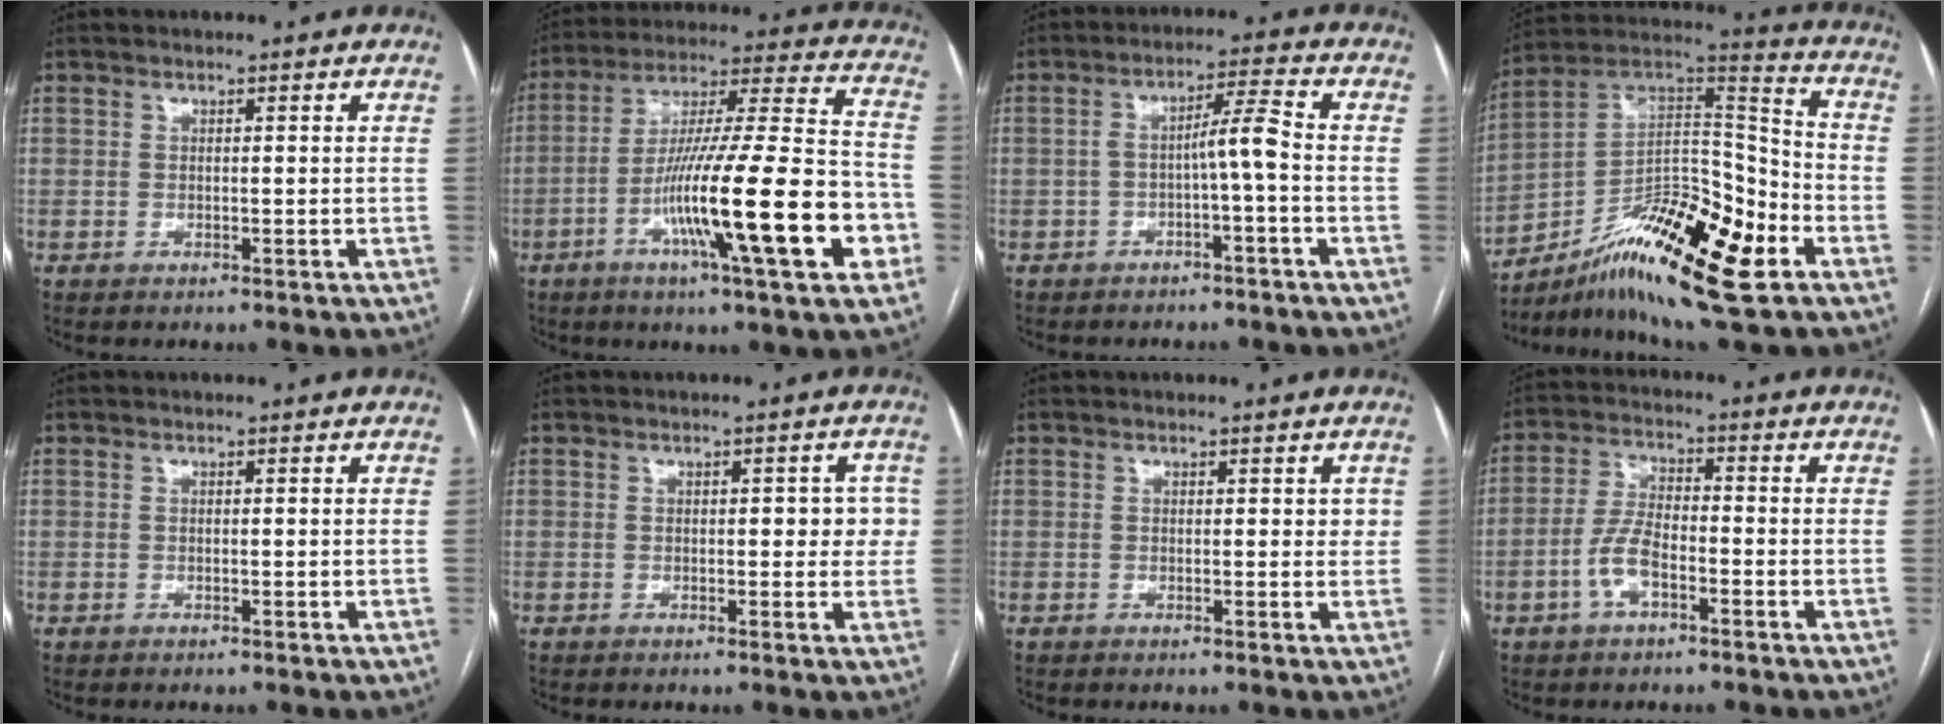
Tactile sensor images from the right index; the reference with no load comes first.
{"total": 23.7, "force": [-8.0, 1.4, 22.2], "torque": [-0.345, -0.013, -0.130]}
{"total": 4.8, "force": [-1.3, -0.2, 4.6], "torque": [-0.080, 0.022, -0.015]}
{"total": 20.9, "force": [-11.1, 3.9, 17.3], "torque": [-0.303, 0.011, -0.184]}
{"total": 0.0}
{"total": 3.9, "force": [0.3, 2.1, 3.3], "torque": [-0.027, 0.018, 0.003]}
{"total": 1.6, "force": [0.6, 1.0, 1.0], "torque": [-0.006, 0.001, 0.008]}
{"total": 6.1, "force": [-2.6, 2.4, 4.9], "torque": [-0.110, 0.009, -0.051]}